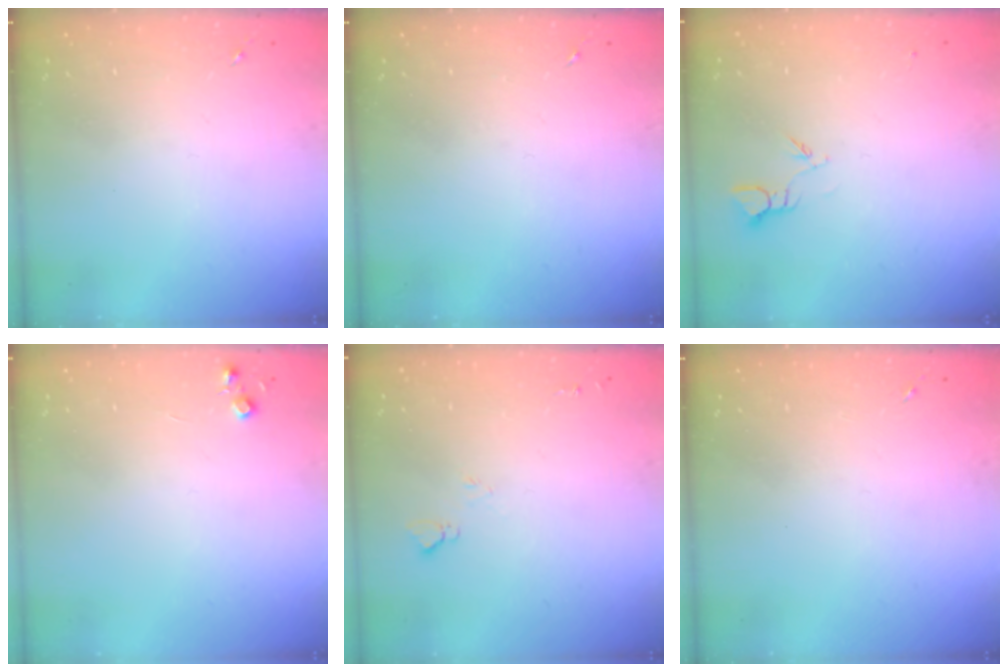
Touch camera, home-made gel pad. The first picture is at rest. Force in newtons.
{"total": 0.0}
{"total": 2.7, "press": 2.7, "slide": 0.3}
{"total": 4.4, "press": 4.3, "slide": 0.5}
{"total": 4.9, "press": 4.9, "slide": 0.6}
{"total": 0.0}